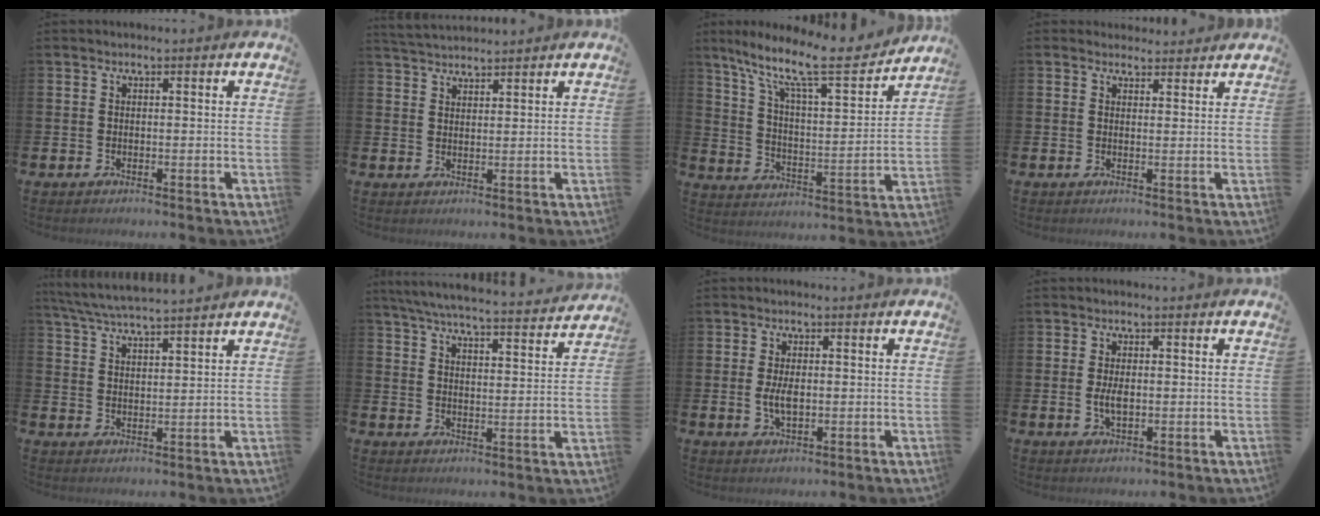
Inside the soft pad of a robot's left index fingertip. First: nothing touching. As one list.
[{"total": 3.4, "force": [3.3, 0.4, 0.2], "torque": [-0.012, -0.012, 0.062]}, {"total": 11.8, "force": [9.6, 2.1, 6.4], "torque": [-0.148, -0.061, 0.158]}, {"total": 2.3, "force": [2.2, 0.9, -0.1], "torque": [0.008, -0.008, 0.038]}, {"total": 5.4, "force": [5.2, 0.0, 1.4], "torque": [-0.046, -0.022, 0.094]}, {"total": 6.6, "force": [6.2, 0.4, 2.0], "torque": [-0.056, -0.046, 0.107]}, {"total": 3.3, "force": [0.0, 1.6, 2.9], "torque": [-0.046, 0.001, -0.003]}, {"total": 2.7, "force": [-0.1, 1.3, 2.4], "torque": [-0.035, -0.001, -0.005]}]